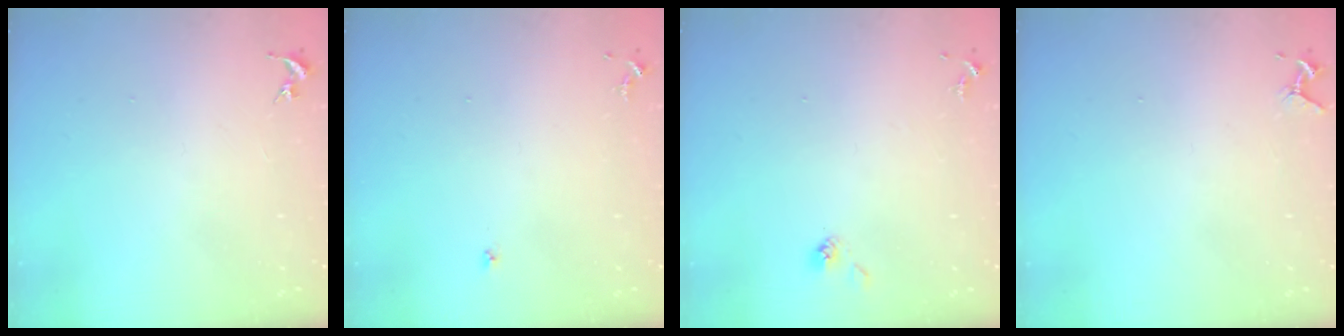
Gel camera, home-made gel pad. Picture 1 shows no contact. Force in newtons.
{"total": 4.0, "press": 3.9, "slide": 0.4}
{"total": 5.7, "press": 5.7, "slide": 0.3}
{"total": 4.0, "press": 3.9, "slide": 0.4}